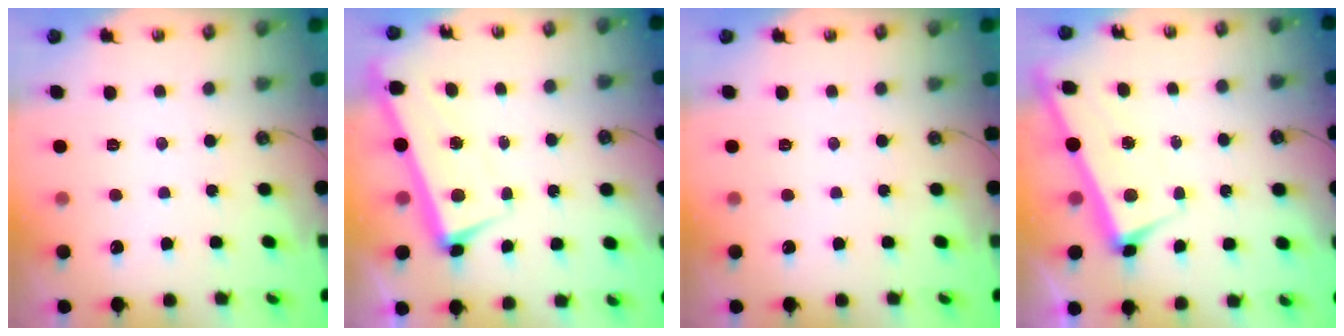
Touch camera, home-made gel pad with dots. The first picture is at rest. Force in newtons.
{"total": 1.9, "press": 1.3, "slide": 1.4}
{"total": 0.0}
{"total": 2.6, "press": 2.6, "slide": 0.4}